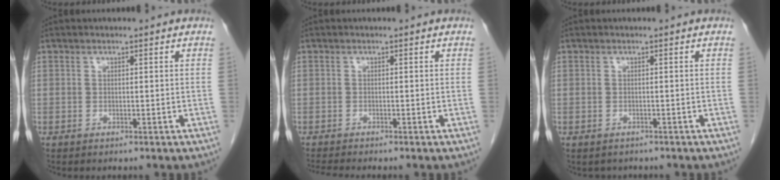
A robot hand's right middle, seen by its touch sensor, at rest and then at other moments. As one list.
[{"total": 2.4, "force": [-2.2, -0.5, 0.8], "torque": [-0.016, -0.009, -0.041]}, {"total": 1.6, "force": [-1.3, 0.9, 0.1], "torque": [-0.005, 0.001, -0.017]}]